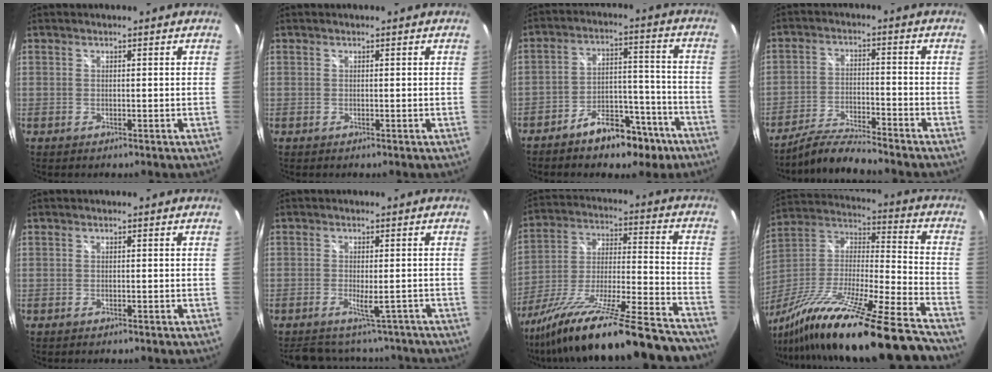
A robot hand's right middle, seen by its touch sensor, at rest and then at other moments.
{"total": 0.0}
{"total": 11.5, "force": [-8.1, 5.8, 5.7], "torque": [-0.093, 0.039, -0.108]}
{"total": 7.0, "force": [-6.7, -0.3, 1.9], "torque": [-0.057, 0.006, -0.131]}
{"total": 0.5, "force": [-0.4, 0.2, 0.2], "torque": [-0.005, -0.001, -0.008]}
{"total": 11.1, "force": [-9.6, 3.9, 3.8], "torque": [-0.078, 0.004, -0.121]}
{"total": 32.3, "force": [-26.7, 3.1, 17.8], "torque": [-0.281, -0.068, -0.403]}
{"total": 31.4, "force": [-24.5, 1.1, 19.7], "torque": [-0.314, -0.068, -0.402]}